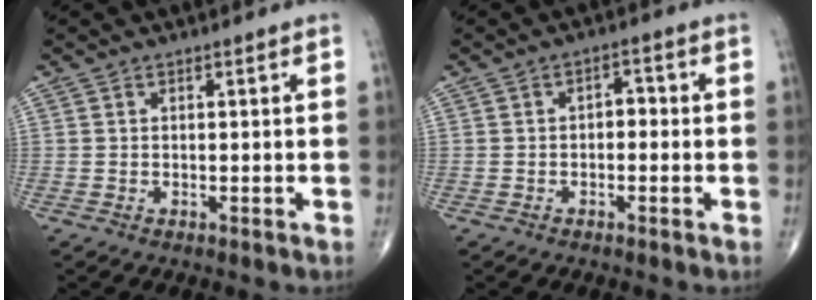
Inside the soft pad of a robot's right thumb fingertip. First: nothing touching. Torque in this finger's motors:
{"motor_torque": [-0.17, 0.43, 0.30, -0.11, 0.07]}